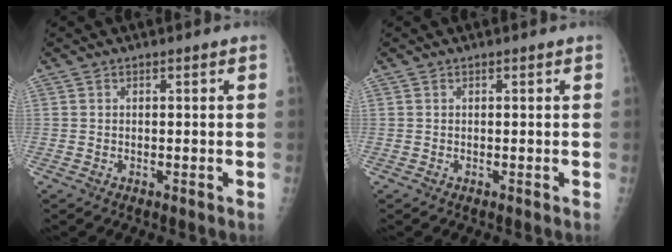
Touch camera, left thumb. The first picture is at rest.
{"total": 0.0}